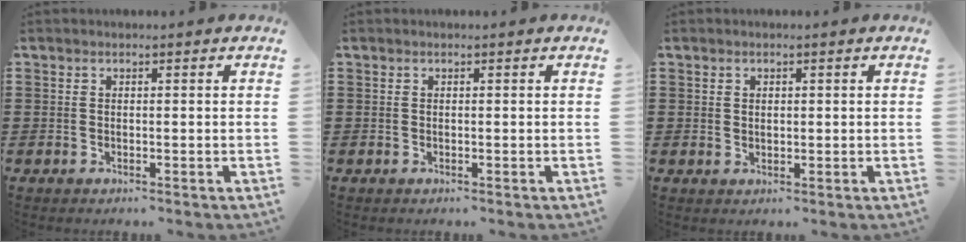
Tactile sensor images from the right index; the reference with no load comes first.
{"total": 0.0}
{"total": 1.1, "force": [0.6, 0.8, 0.4], "torque": [-0.010, 0.005, 0.011]}